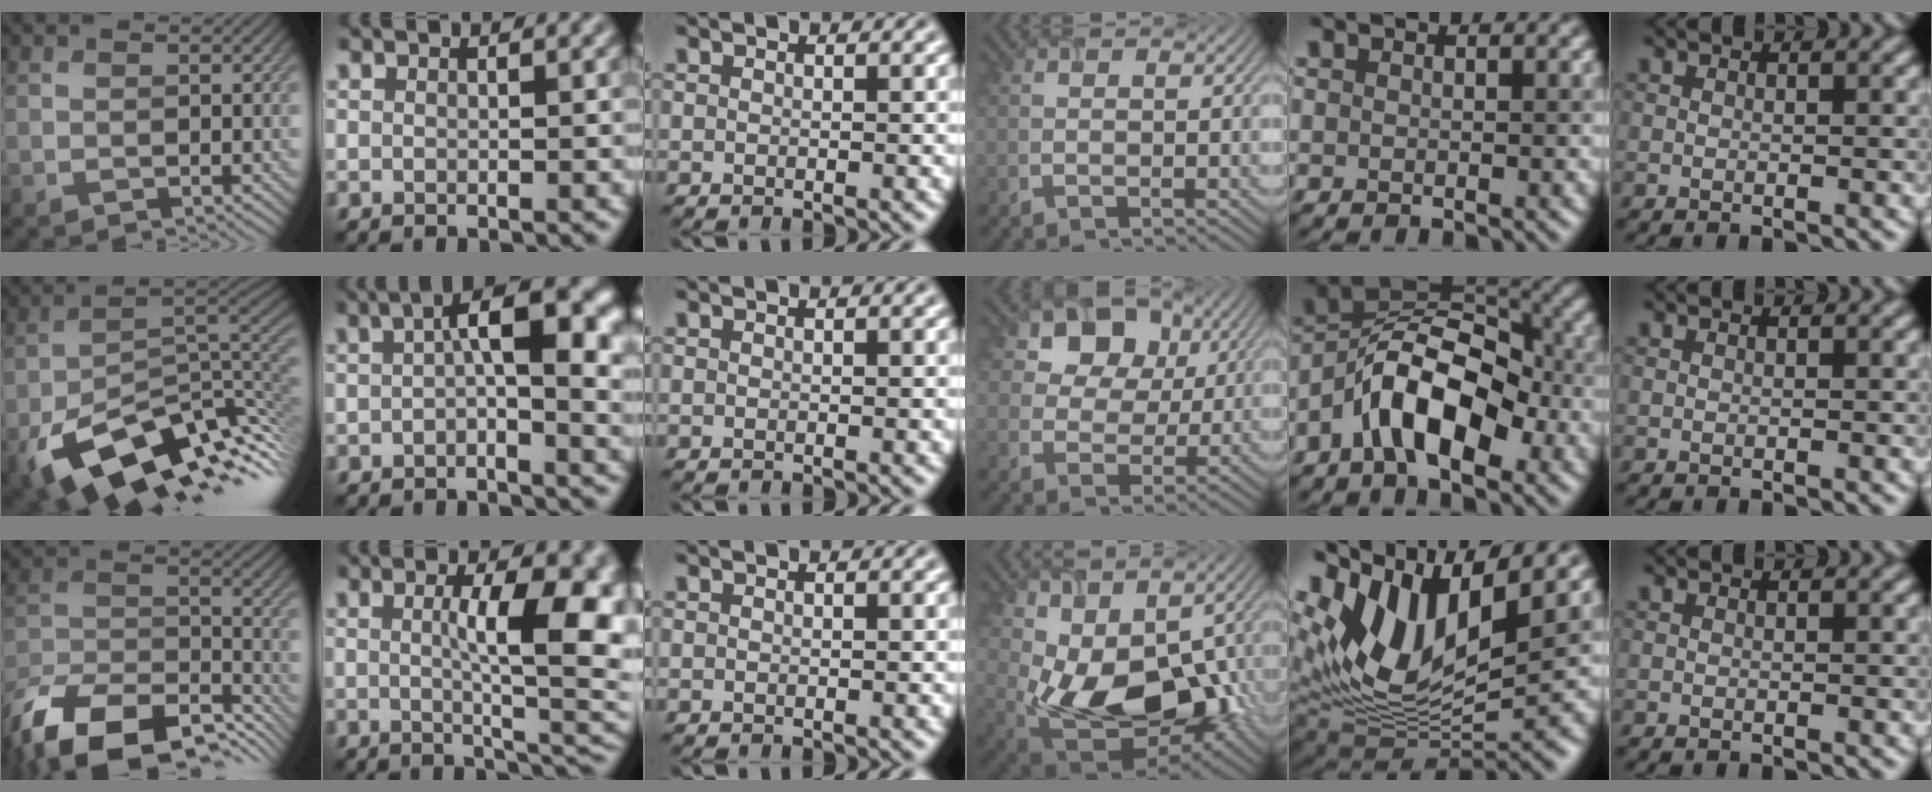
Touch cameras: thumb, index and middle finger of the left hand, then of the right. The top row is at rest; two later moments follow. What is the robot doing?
{"motion": "open", "object": "airpods case & airpods"}